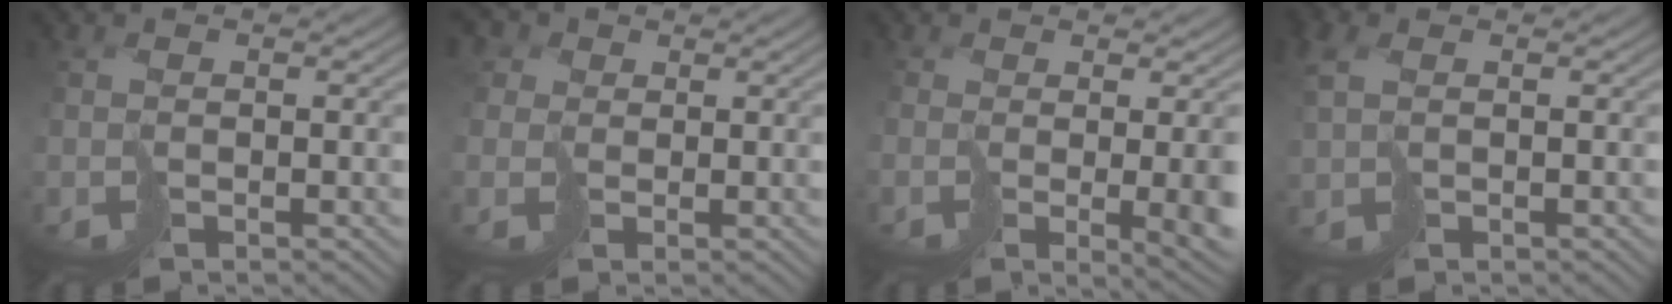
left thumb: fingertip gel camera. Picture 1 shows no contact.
{"total": 3.9, "force": [1.4, 3.5, 1.0], "torque": [-0.044, 0.005, 0.008]}
{"total": 4.9, "force": [-0.6, 0.9, 4.8], "torque": [-0.055, -0.025, 0.017]}
{"total": 3.1, "force": [0.4, 2.0, 2.3], "torque": [-0.069, -0.005, 0.009]}